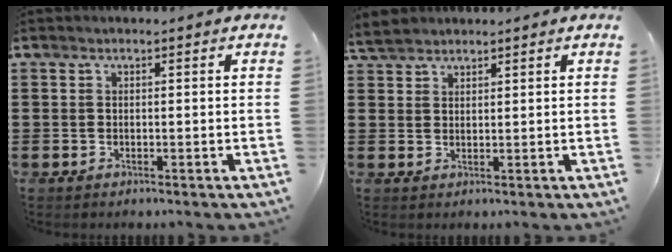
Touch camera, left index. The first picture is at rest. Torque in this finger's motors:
{"motor_torque": [2.14, 0.00, 1.05, 0.21]}